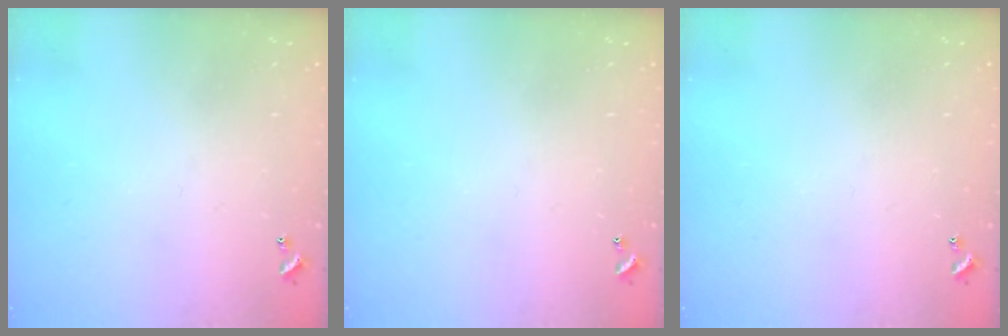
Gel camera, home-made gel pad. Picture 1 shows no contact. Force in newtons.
{"total": 0.0}
{"total": 0.0}